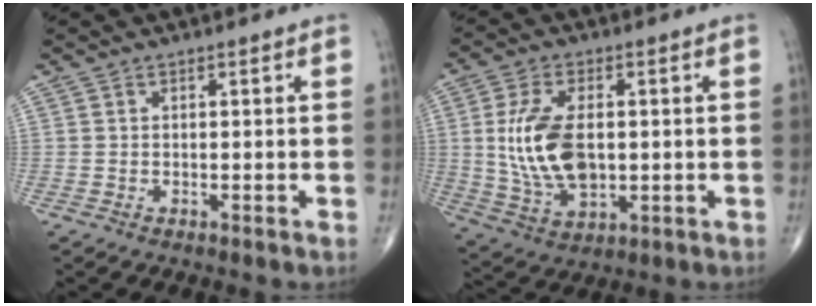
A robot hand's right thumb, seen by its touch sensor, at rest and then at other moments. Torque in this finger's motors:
{"motor_torque": [0.10, 0.67, 0.97, -0.05, 0.33]}